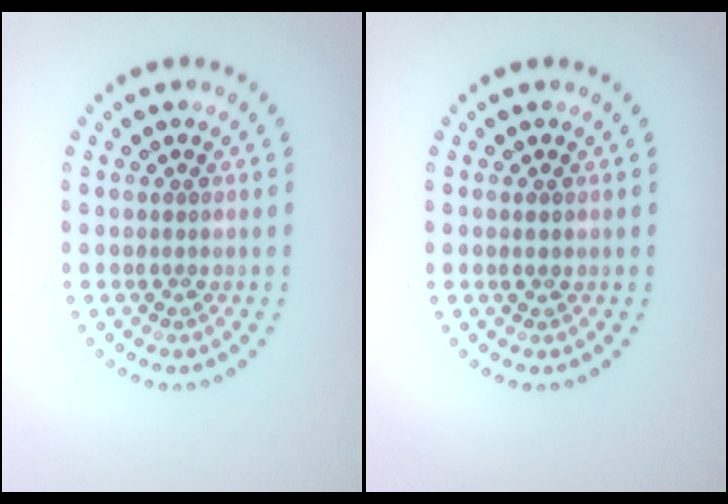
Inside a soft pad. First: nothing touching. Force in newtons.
{"total": 0.9, "press": 0.9, "slide": 0.2}